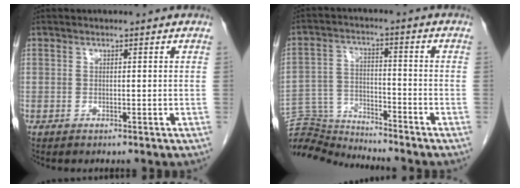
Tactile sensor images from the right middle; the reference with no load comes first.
{"total": 9.9, "force": [-9.8, -0.4, -0.3], "torque": [-0.001, 0.016, -0.184]}